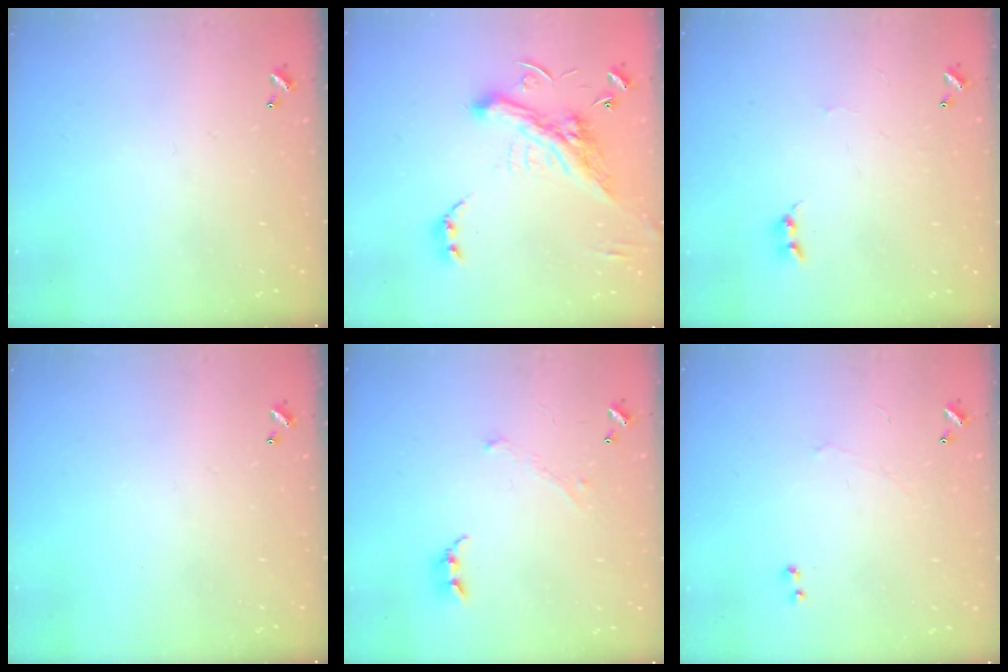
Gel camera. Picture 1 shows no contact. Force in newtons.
{"total": 7.4, "press": 7.2, "slide": 1.9}
{"total": 0.0}
{"total": 0.0}
{"total": 1.0, "press": 0.9, "slide": 0.4}
{"total": 1.3, "press": 1.1, "slide": 0.5}